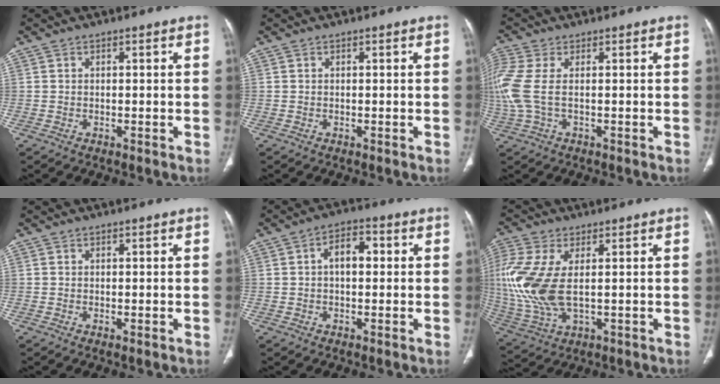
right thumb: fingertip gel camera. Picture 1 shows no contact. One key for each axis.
{"total": 0.0}
{"total": 7.4, "fx": 0.2, "fy": 3.2, "fz": 6.6, "tx": -0.210, "ty": 0.013, "tz": 0.010}
{"total": 0.0}
{"total": 5.5, "fx": 0.6, "fy": 3.2, "fz": 4.4, "tx": -0.062, "ty": 0.017, "tz": 0.003}
{"total": 14.0, "fx": 1.3, "fy": 6.8, "fz": 12.2, "tx": -0.307, "ty": -0.008, "tz": 0.036}